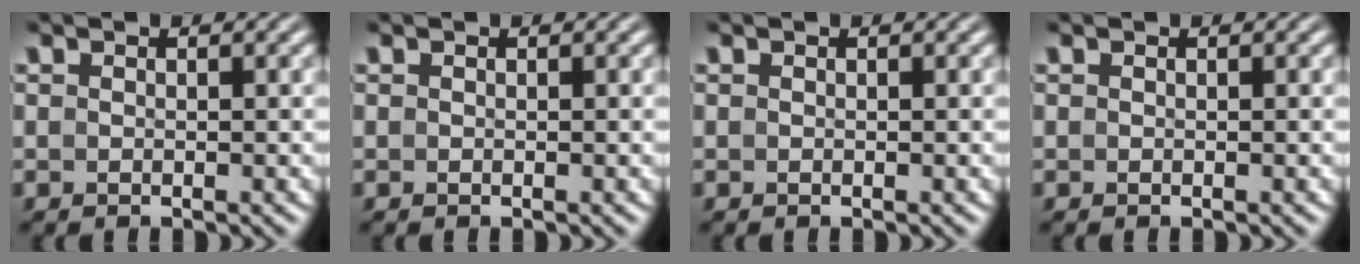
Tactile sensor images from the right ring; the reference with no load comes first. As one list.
[{"total": 0.0}, {"total": 0.0}, {"total": 1.3, "force": [-0.3, -1.2, -0.4], "torque": [0.015, -0.012, 0.005]}]